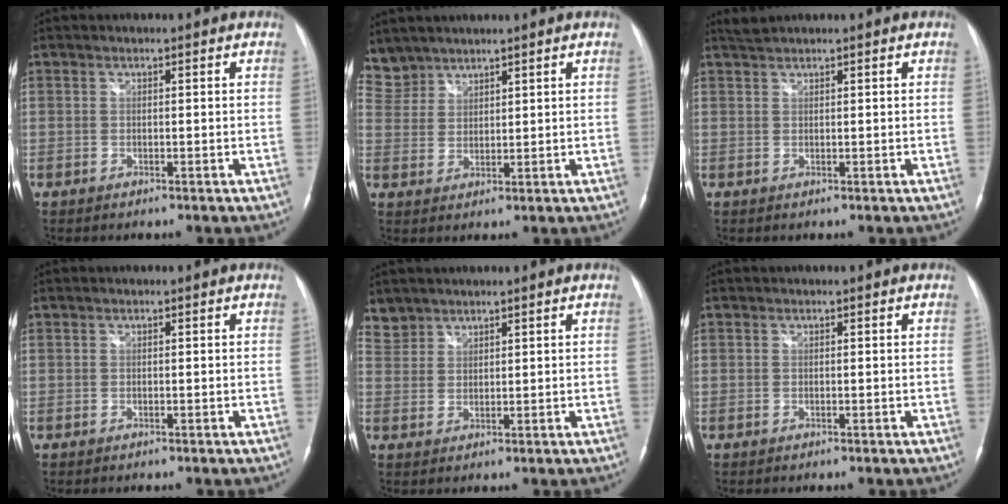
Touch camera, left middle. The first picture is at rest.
{"total": 5.1, "force": [4.6, 2.1, -0.5], "torque": [0.009, 0.010, 0.102]}
{"total": 1.4, "force": [1.4, -0.3, 0.2], "torque": [-0.008, 0.010, 0.033]}
{"total": 0.0}
{"total": 3.3, "force": [2.9, 1.5, -0.5], "torque": [0.015, 0.009, 0.059]}
{"total": 0.0}